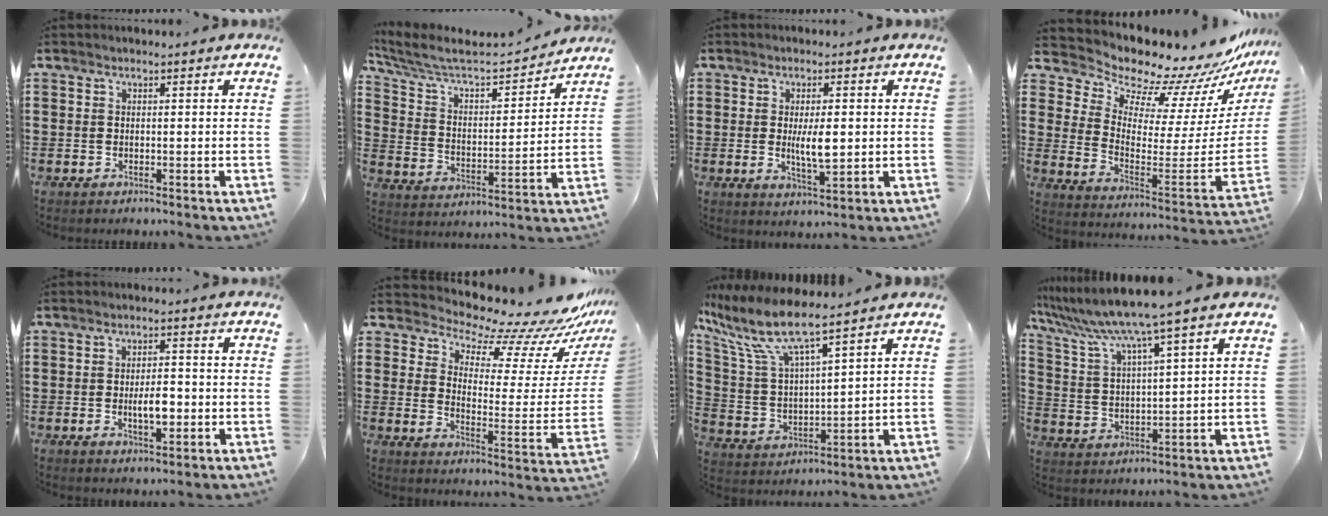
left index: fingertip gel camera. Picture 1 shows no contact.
{"total": 6.4, "force": [5.7, 1.5, 2.5], "torque": [-0.076, -0.038, 0.092]}
{"total": 5.7, "force": [0.2, 1.9, 5.4], "torque": [-0.091, 0.000, 0.002]}
{"total": 8.8, "force": [8.3, 2.7, 1.4], "torque": [-0.049, -0.096, 0.135]}
{"total": 4.8, "force": [-0.7, 2.1, 4.3], "torque": [-0.067, 0.003, -0.015]}
{"total": 9.3, "force": [8.7, 1.3, 3.0], "torque": [-0.070, -0.086, 0.144]}
{"total": 9.0, "force": [7.4, 1.1, 5.1], "torque": [-0.139, -0.041, 0.121]}
{"total": 8.1, "force": [6.7, -1.0, 4.4], "torque": [-0.111, -0.042, 0.110]}